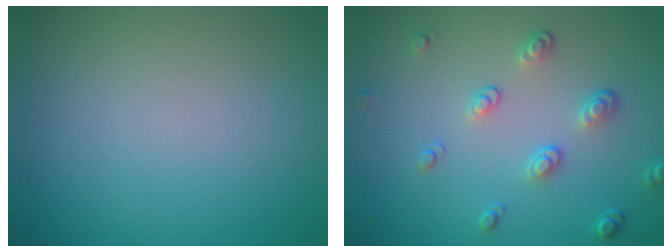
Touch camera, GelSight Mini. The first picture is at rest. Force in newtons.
{"total": 2.6, "press": 1.7, "slide": 2.0}